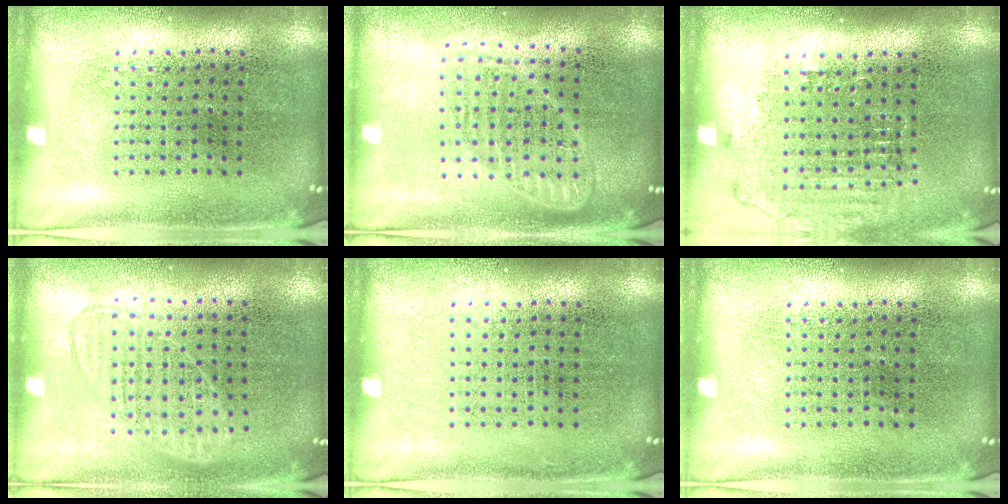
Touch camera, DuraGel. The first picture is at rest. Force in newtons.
{"total": 1.7, "press": 1.4, "slide": 0.9}
{"total": 1.6, "press": 1.4, "slide": 0.6}
{"total": 0.9, "press": 0.9, "slide": 0.3}
{"total": 0.0}
{"total": 0.0}